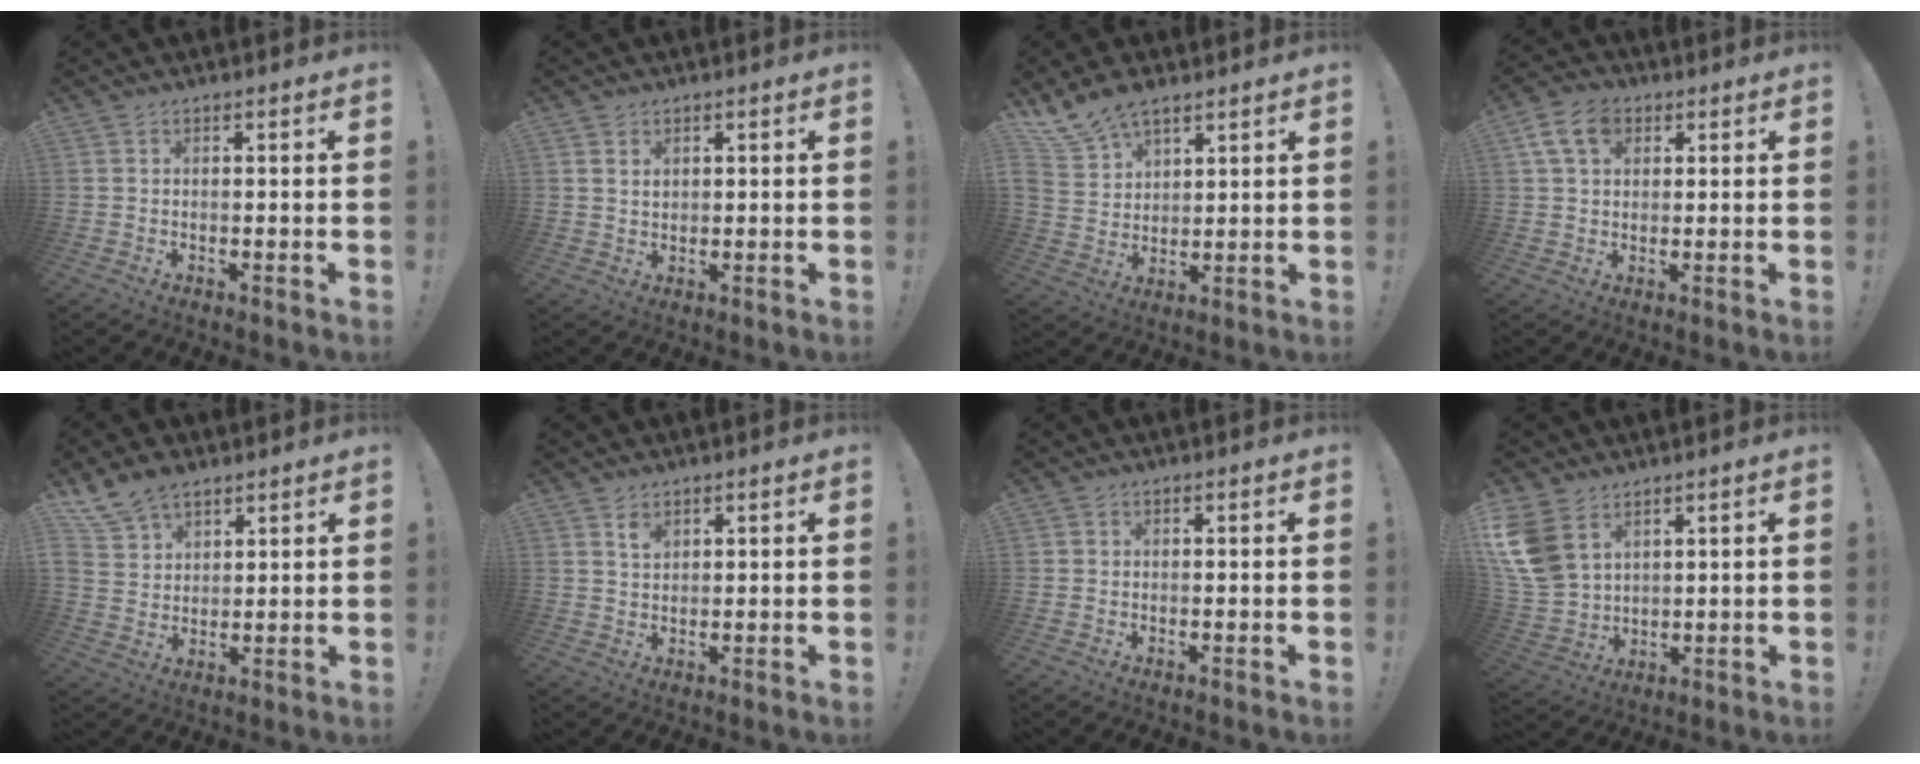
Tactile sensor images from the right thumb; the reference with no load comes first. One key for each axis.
{"total": 2.1, "fx": 1.5, "fy": 1.4, "fz": 0.4, "tx": 0.005, "ty": -0.006, "tz": 0.025}
{"total": 9.8, "fx": 7.9, "fy": 4.6, "fz": 3.6, "tx": -0.086, "ty": -0.045, "tz": 0.159}
{"total": 9.4, "fx": 3.8, "fy": 6.4, "fz": 5.8, "tx": -0.108, "ty": 0.002, "tz": 0.072}
{"total": 9.1, "fx": 7.0, "fy": 5.0, "fz": 2.8, "tx": -0.072, "ty": -0.035, "tz": 0.145}
{"total": 2.8, "fx": 2.0, "fy": 1.5, "fz": 1.3, "tx": -0.011, "ty": -0.014, "tz": 0.033}
{"total": 0.0}
{"total": 12.2, "fx": 6.1, "fy": 7.9, "fz": 6.9, "tx": -0.157, "ty": -0.026, "tz": 0.125}